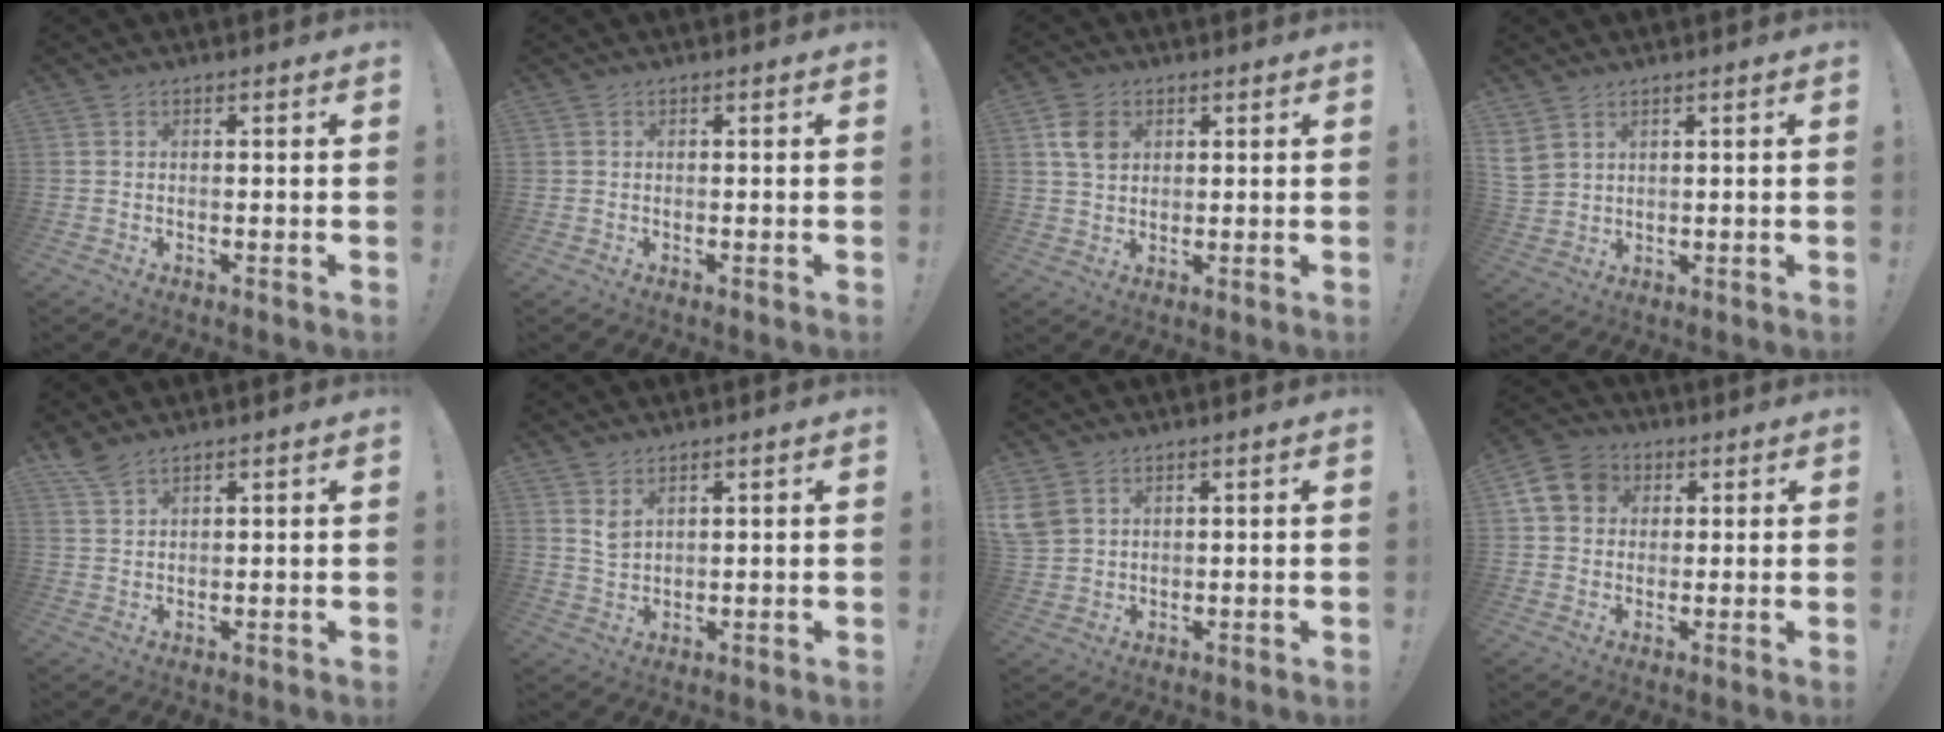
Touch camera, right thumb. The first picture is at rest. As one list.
[{"total": 0.5, "force": [-0.2, 0.4, -0.1], "torque": [0.002, 0.000, -0.003]}, {"total": 6.7, "force": [2.3, 5.2, 3.5], "torque": [-0.046, 0.000, 0.045]}, {"total": 4.5, "force": [2.9, 2.8, 1.9], "torque": [-0.040, -0.015, 0.059]}, {"total": 4.0, "force": [3.4, 0.9, 1.9], "torque": [-0.037, -0.021, 0.064]}, {"total": 3.3, "force": [2.5, 1.6, 1.4], "torque": [-0.010, -0.024, 0.045]}, {"total": 5.6, "force": [2.9, 4.0, 2.6], "torque": [-0.053, -0.006, 0.060]}, {"total": 10.6, "force": [3.2, 9.1, 4.5], "torque": [-0.071, -0.002, 0.066]}]